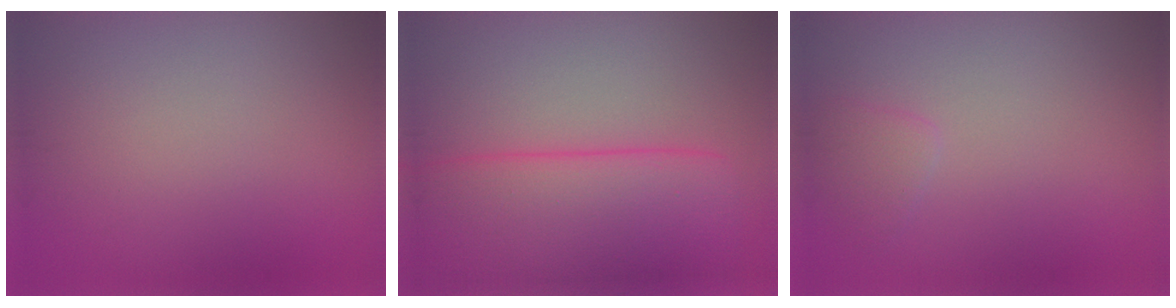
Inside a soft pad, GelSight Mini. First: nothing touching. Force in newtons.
{"total": 9.7, "press": 9.7, "slide": 0.5}
{"total": 1.2, "press": 1.2, "slide": 0.1}